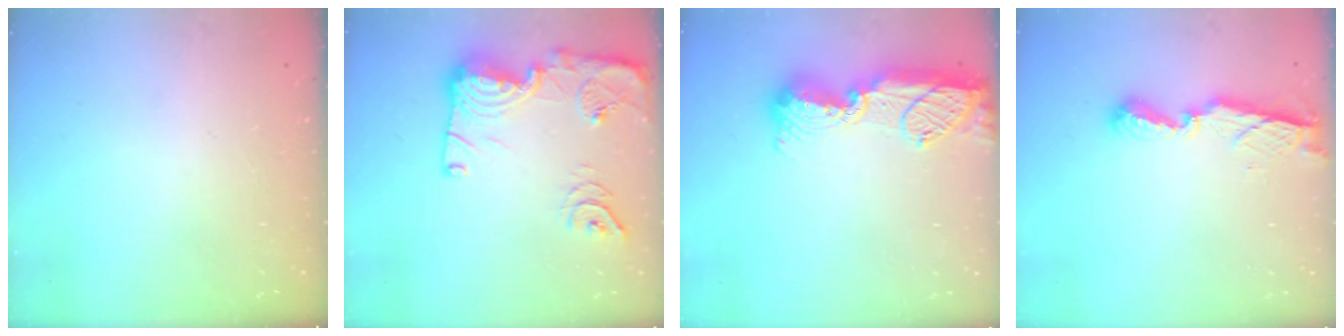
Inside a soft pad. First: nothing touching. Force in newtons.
{"total": 21.3, "press": 21.2, "slide": 1.9}
{"total": 17.2, "press": 16.2, "slide": 5.8}
{"total": 7.9, "press": 7.8, "slide": 0.3}